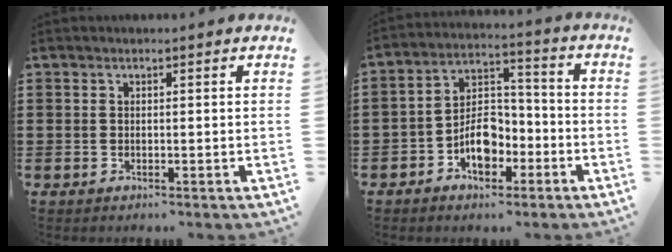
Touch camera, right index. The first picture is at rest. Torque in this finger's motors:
{"motor_torque": [2.14, 0.00, 1.05, 0.15]}